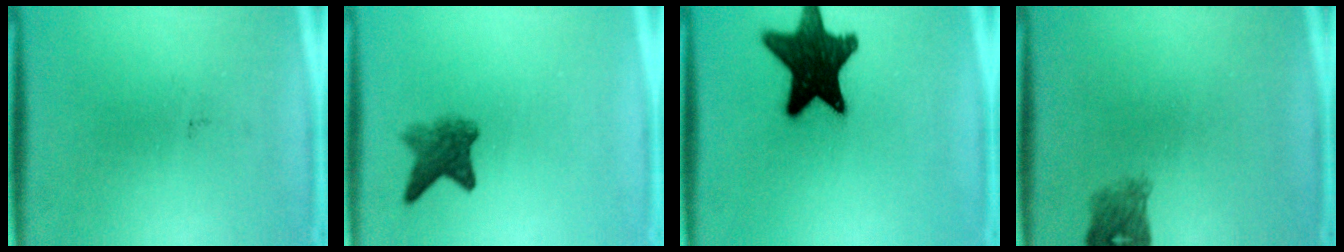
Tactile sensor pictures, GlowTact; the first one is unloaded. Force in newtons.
{"total": 4.3}
{"total": 17.5}
{"total": 2.9}